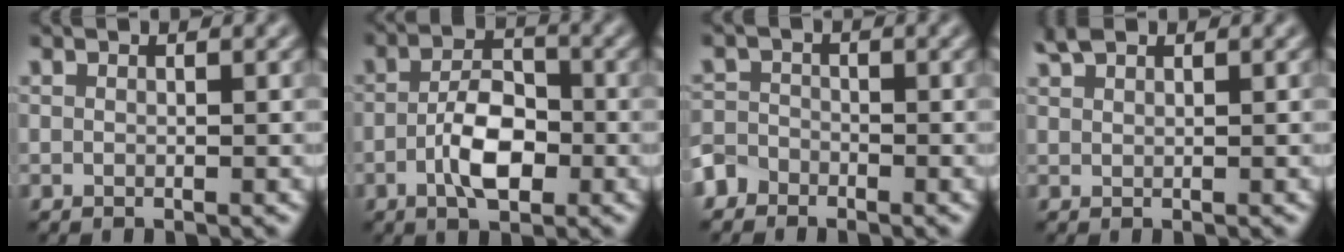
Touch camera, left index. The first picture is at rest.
{"total": 4.8, "force": [-1.6, 2.2, 3.9], "torque": [-0.074, 0.005, -0.033]}
{"total": 2.3, "force": [-1.8, 1.5, 0.1], "torque": [0.003, 0.003, -0.043]}
{"total": 1.6, "force": [1.4, 0.5, 0.6], "torque": [-0.013, 0.006, 0.030]}